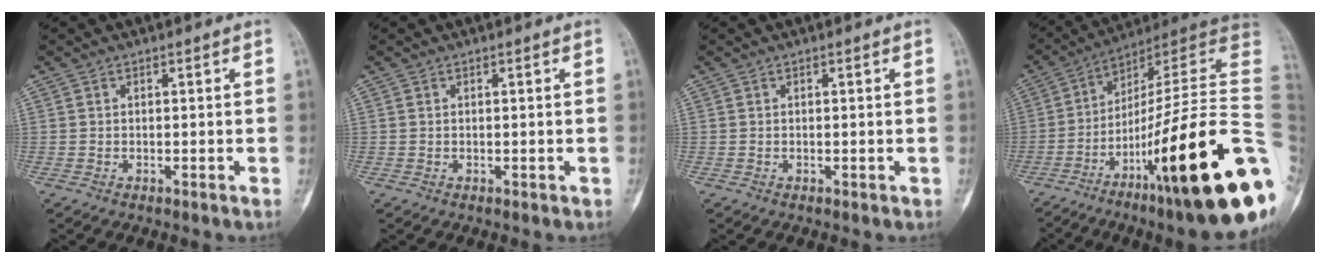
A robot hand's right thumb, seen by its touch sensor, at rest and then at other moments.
{"total": 0.0}
{"total": 0.0}
{"total": 31.8, "force": [-8.5, 5.0, 30.2], "torque": [-0.376, 0.046, -0.138]}